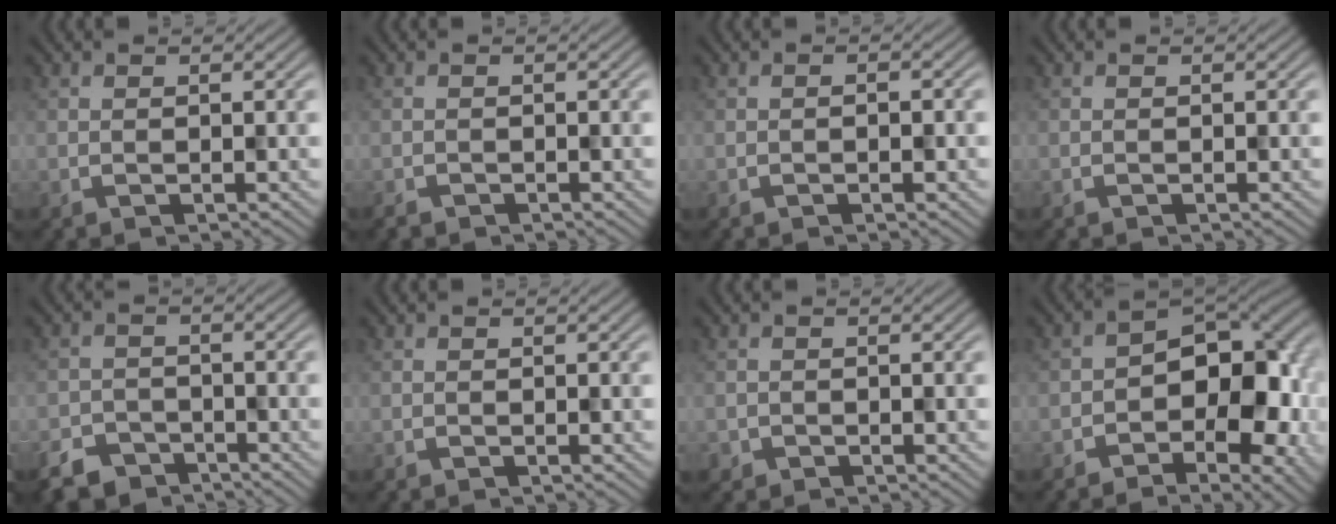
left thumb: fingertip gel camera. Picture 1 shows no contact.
{"total": 0.9, "force": [-0.8, 0.3, -0.2], "torque": [0.004, -0.001, -0.014]}
{"total": 0.7, "force": [-0.4, 0.2, 0.5], "torque": [-0.008, 0.002, -0.009]}
{"total": 0.0}
{"total": 4.9, "force": [-4.2, 2.3, 0.8], "torque": [-0.015, -0.005, -0.076]}
{"total": 0.0}
{"total": 0.9, "force": [-0.5, 0.7, -0.2], "torque": [0.006, -0.002, -0.008]}
{"total": 11.9, "force": [-2.2, 7.2, 9.1], "torque": [-0.096, 0.004, -0.043]}